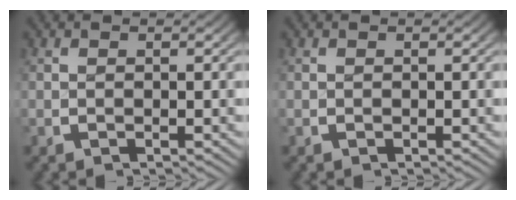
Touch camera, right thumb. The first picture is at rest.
{"total": 0.0}